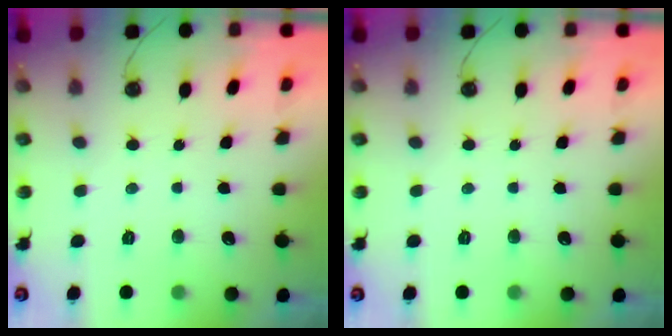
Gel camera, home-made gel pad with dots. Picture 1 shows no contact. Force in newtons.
{"total": 0.0}